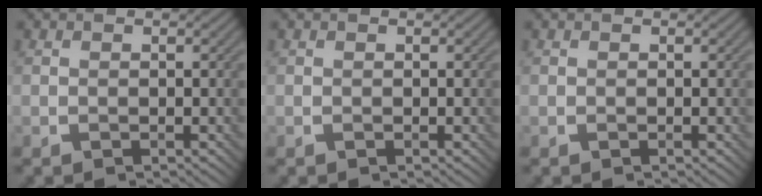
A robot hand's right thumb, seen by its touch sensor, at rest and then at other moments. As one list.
[{"total": 0.0}, {"total": 0.0}]